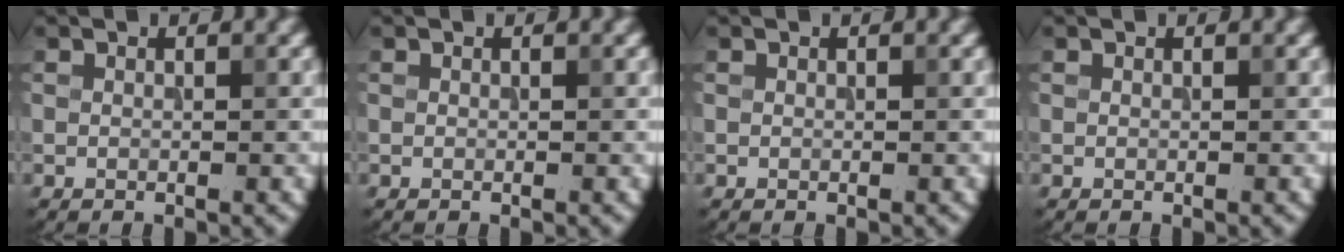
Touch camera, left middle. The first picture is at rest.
{"total": 0.0}
{"total": 0.0}
{"total": 0.0}